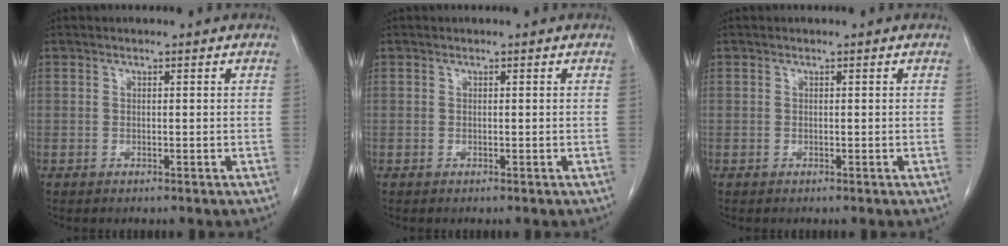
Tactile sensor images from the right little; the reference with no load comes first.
{"total": 0.0}
{"total": 0.0}